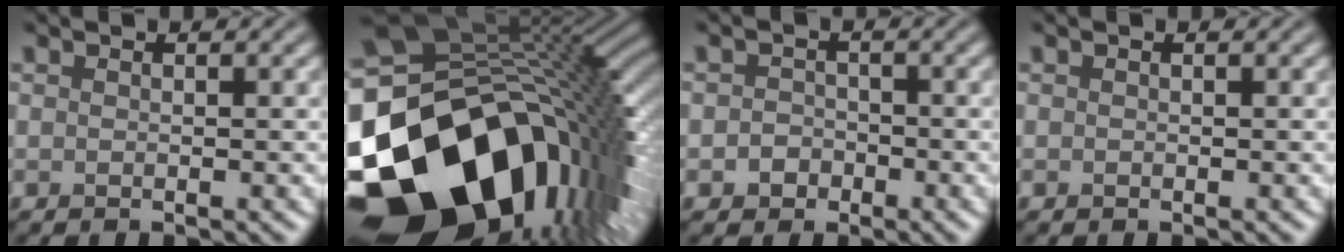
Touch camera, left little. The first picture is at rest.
{"total": 19.9, "force": [-7.8, 12.8, 13.1], "torque": [-0.283, -0.057, -0.111]}
{"total": 1.7, "force": [-0.7, 1.5, 0.5], "torque": [-0.003, 0.003, -0.017]}
{"total": 0.0}